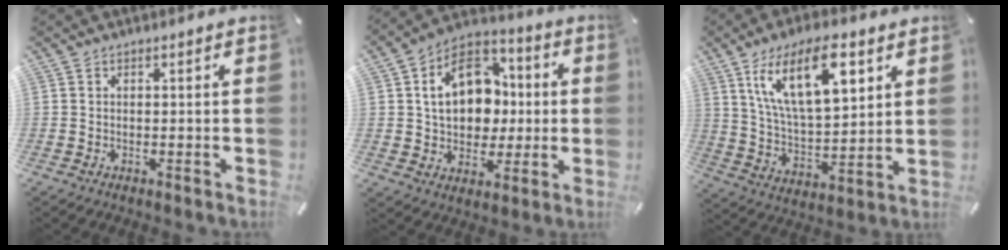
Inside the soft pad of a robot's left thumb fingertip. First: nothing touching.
{"total": 15.8, "force": [1.5, 12.5, 9.5], "torque": [-0.152, 0.012, 0.031]}
{"total": 18.1, "force": [9.3, 8.2, 13.2], "torque": [-0.253, -0.027, 0.153]}